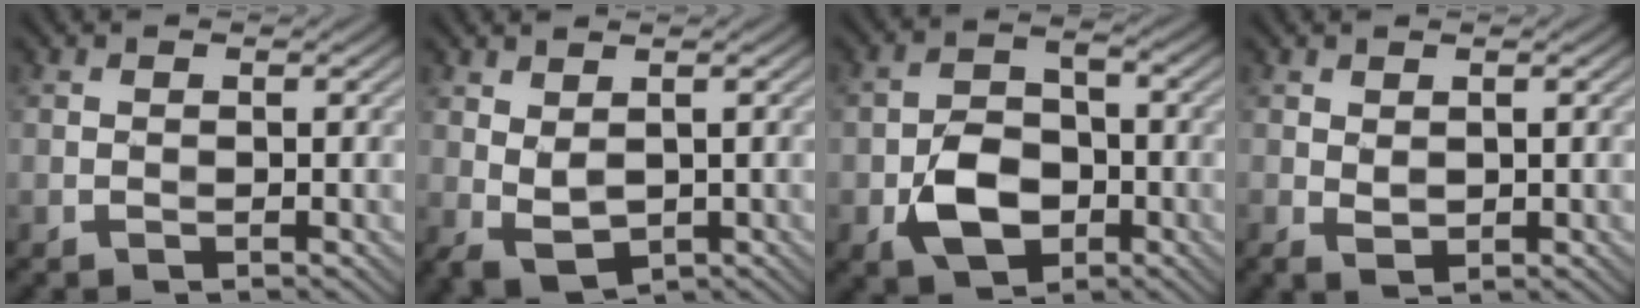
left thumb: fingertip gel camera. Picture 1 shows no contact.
{"total": 2.9, "force": [0.9, 1.5, 2.3], "torque": [-0.057, -0.005, 0.022]}
{"total": 7.1, "force": [-2.7, 4.7, 4.6], "torque": [-0.086, -0.005, -0.053]}
{"total": 1.5, "force": [0.4, 0.8, 1.1], "torque": [-0.025, -0.005, 0.013]}